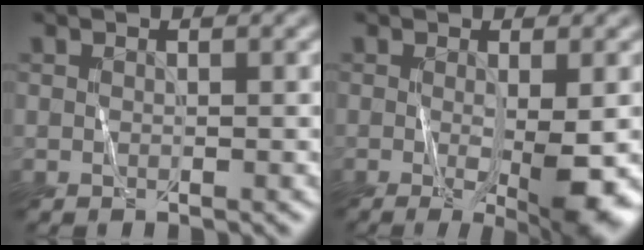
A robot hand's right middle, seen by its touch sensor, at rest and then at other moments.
{"total": 5.5, "force": [-1.0, 1.1, 5.3], "torque": [-0.084, -0.018, -0.009]}